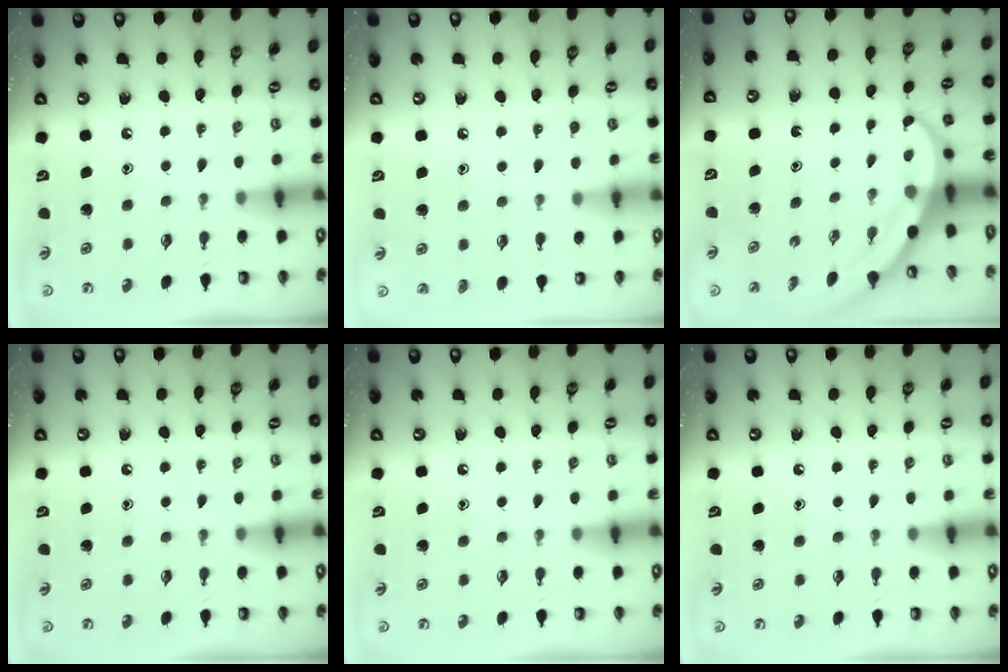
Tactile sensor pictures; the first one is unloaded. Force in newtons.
{"total": 5.5, "press": 5.5, "slide": 0.6}
{"total": 3.7, "press": 3.6, "slide": 0.3}
{"total": 0.0}
{"total": 0.0}
{"total": 0.0}